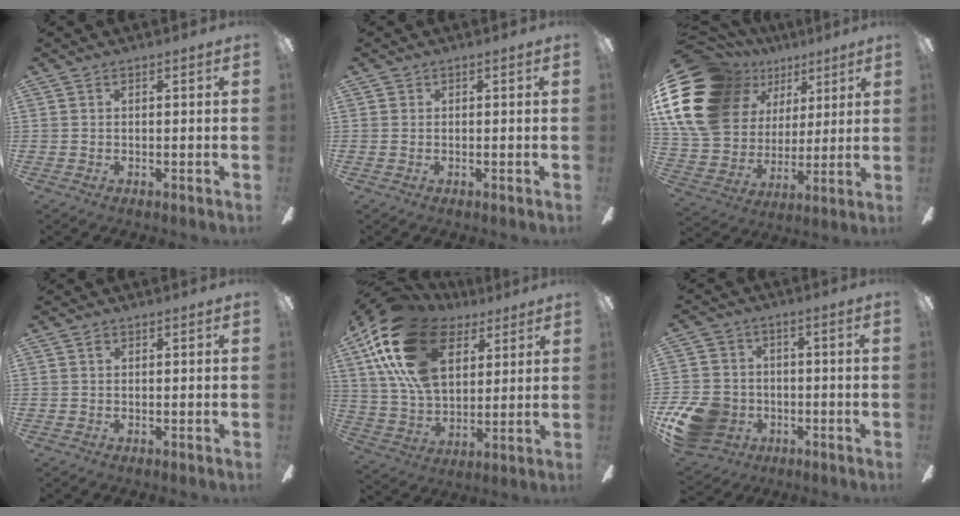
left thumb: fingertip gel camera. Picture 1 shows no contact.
{"total": 0.0}
{"total": 22.0, "force": [10.4, 16.0, 10.9], "torque": [-0.230, -0.047, 0.204]}
{"total": 0.5, "force": [0.2, 0.4, 0.3], "torque": [-0.006, 0.003, 0.003]}
{"total": 23.6, "force": [10.8, 14.3, 15.3], "torque": [-0.323, -0.032, 0.191]}
{"total": 13.6, "force": [-4.9, 11.2, 6.0], "torque": [-0.133, 0.031, -0.083]}